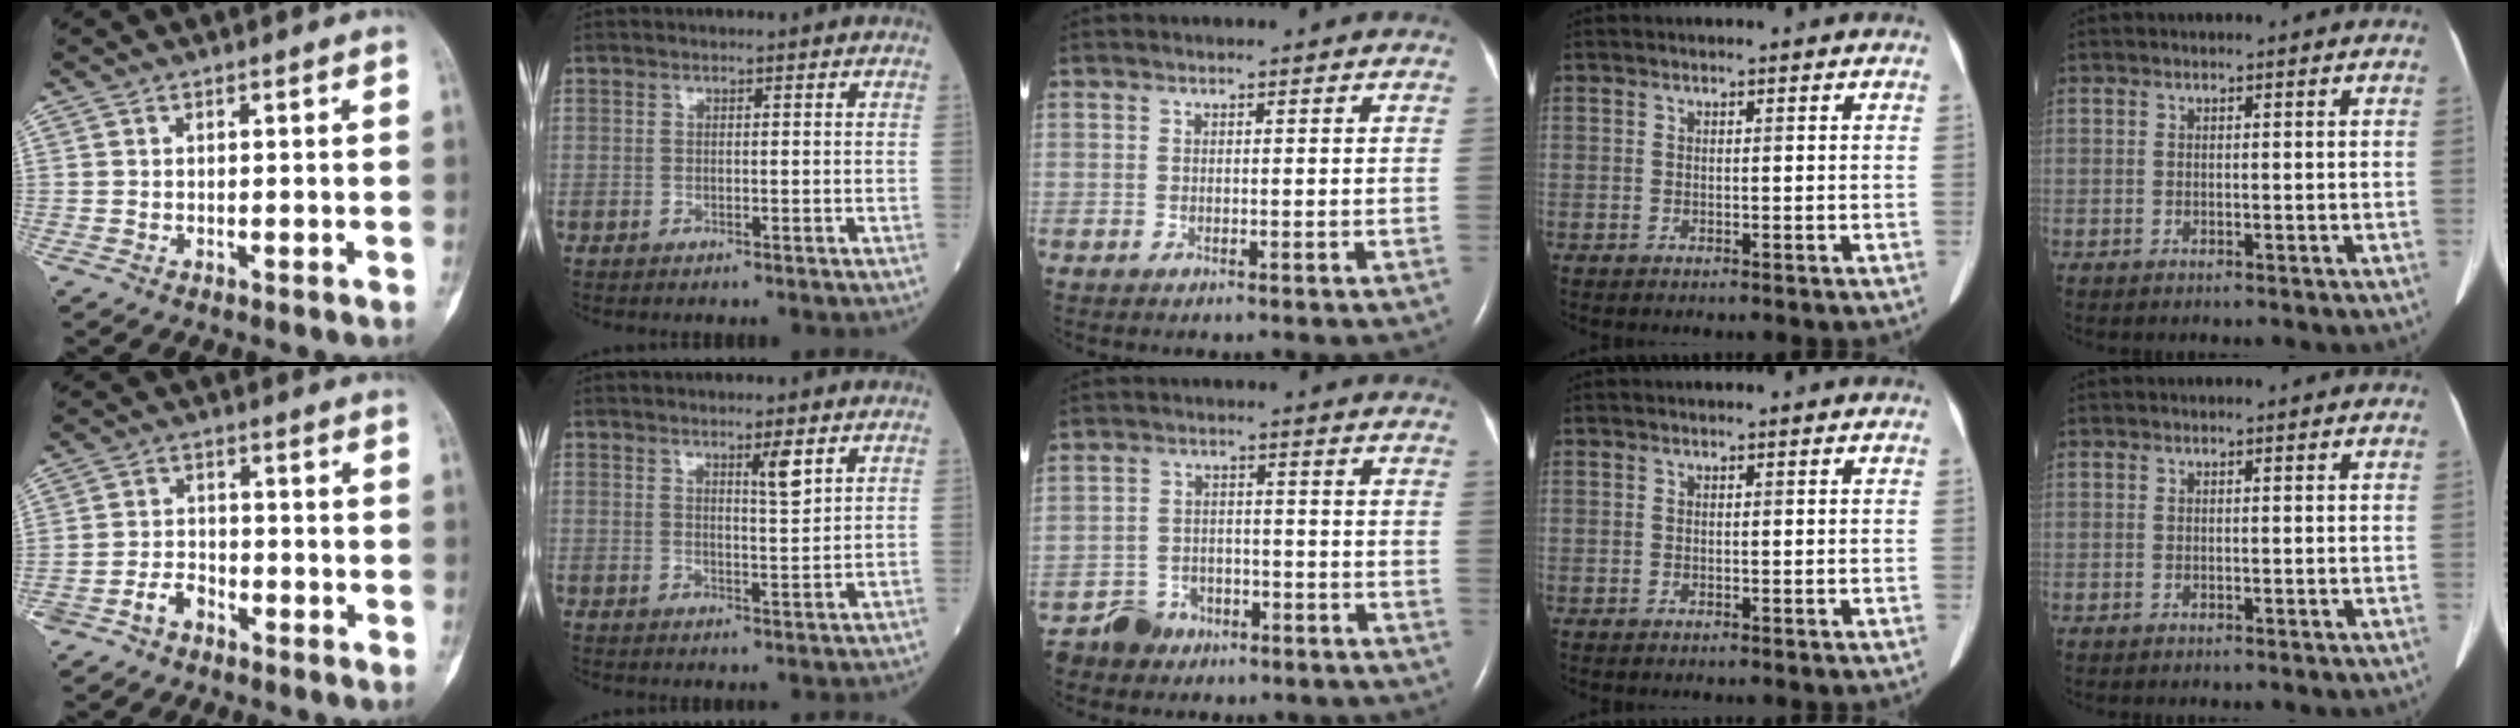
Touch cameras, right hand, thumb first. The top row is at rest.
{"thumb": {"total": 4.8, "force": [-3.0, 3.2, 2.0], "torque": [-0.027, 0.030, -0.051]}, "index": {"total": 3.2, "force": [1.8, 0.1, 2.6], "torque": [-0.046, -0.003, 0.030]}, "middle": {"total": 8.0, "force": [-6.4, 4.7, 0.9], "torque": [-0.011, 0.017, -0.094]}}